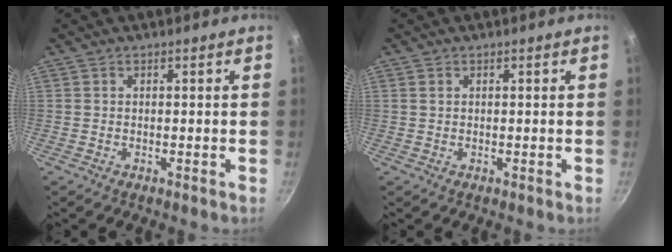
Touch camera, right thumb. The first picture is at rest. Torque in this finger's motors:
{"motor_torque": [0.21, -0.31, 0.18, -0.12, 0.06]}